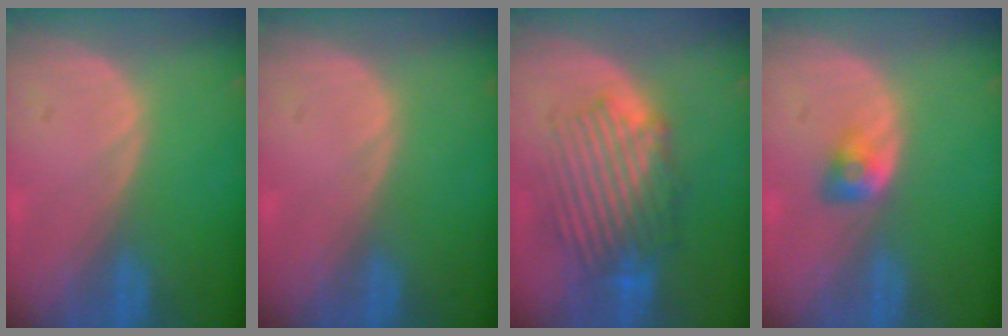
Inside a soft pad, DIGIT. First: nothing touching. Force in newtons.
{"total": 0.0}
{"total": 8.9, "press": 8.6, "slide": 2.4}
{"total": 2.9, "press": 2.5, "slide": 1.5}